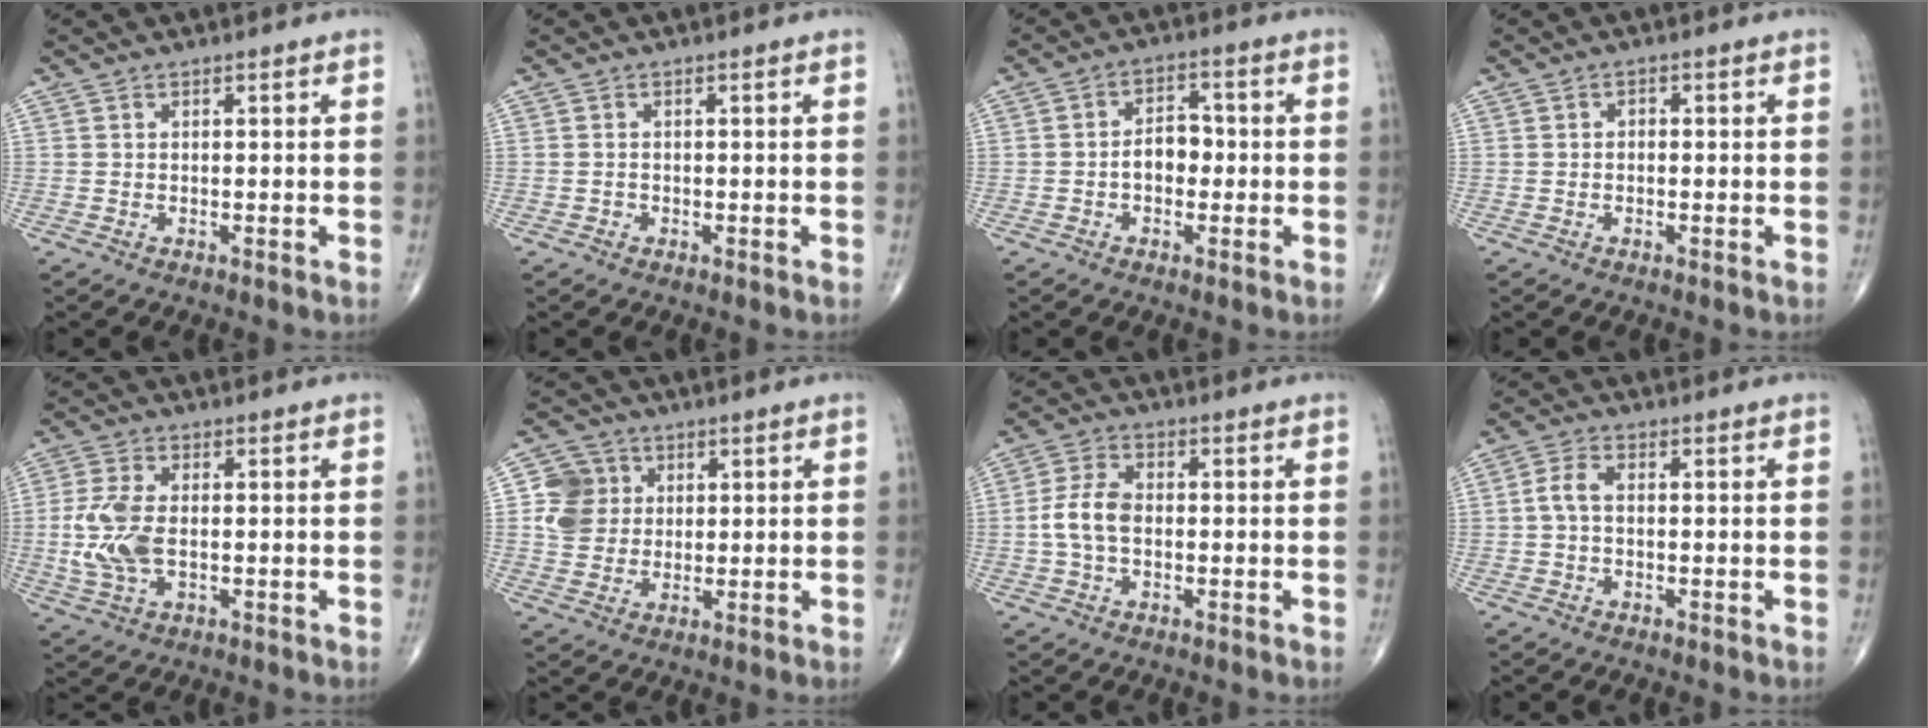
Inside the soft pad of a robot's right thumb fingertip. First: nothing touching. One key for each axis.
{"total": 0.5, "fx": -0.3, "fy": 0.5, "fz": 0.1, "tx": 0.002, "ty": 0.003, "tz": -0.007}
{"total": 5.2, "fx": -0.9, "fy": 3.5, "fz": 3.7, "tx": -0.044, "ty": 0.021, "tz": -0.022}
{"total": 1.0, "fx": -0.1, "fy": 0.7, "fz": 0.6, "tx": -0.002, "ty": 0.005, "tz": -0.007}
{"total": 8.9, "fx": -0.7, "fy": 4.8, "fz": 7.4, "tx": -0.172, "ty": 0.001, "tz": -0.014}
{"total": 7.2, "fx": 1.4, "fy": 6.6, "fz": 2.5, "tx": -0.019, "ty": 0.002, "tz": 0.023}
{"total": 6.2, "fx": -0.7, "fy": 3.8, "fz": 4.8, "tx": -0.105, "ty": 0.018, "tz": -0.020}
{"total": 3.4, "fx": -0.2, "fy": 2.0, "fz": 2.7, "tx": -0.058, "ty": 0.011, "tz": -0.008}